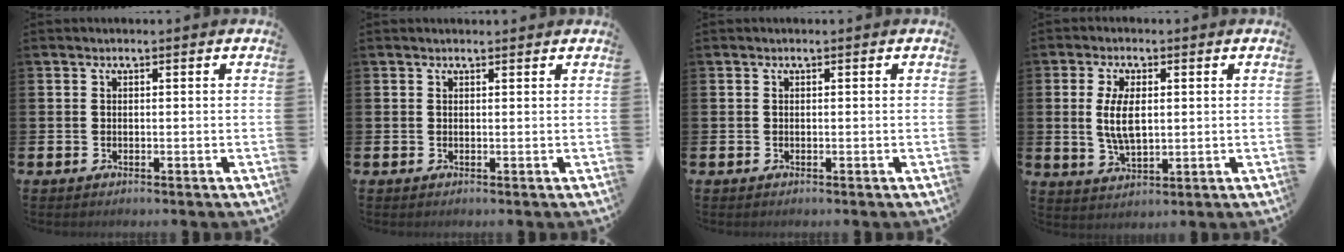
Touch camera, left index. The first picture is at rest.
{"total": 0.6, "force": [0.6, 0.1, 0.2], "torque": [0.005, -0.002, 0.008]}
{"total": 0.0}
{"total": 5.8, "force": [1.1, 2.6, 5.0], "torque": [-0.085, 0.001, 0.015]}